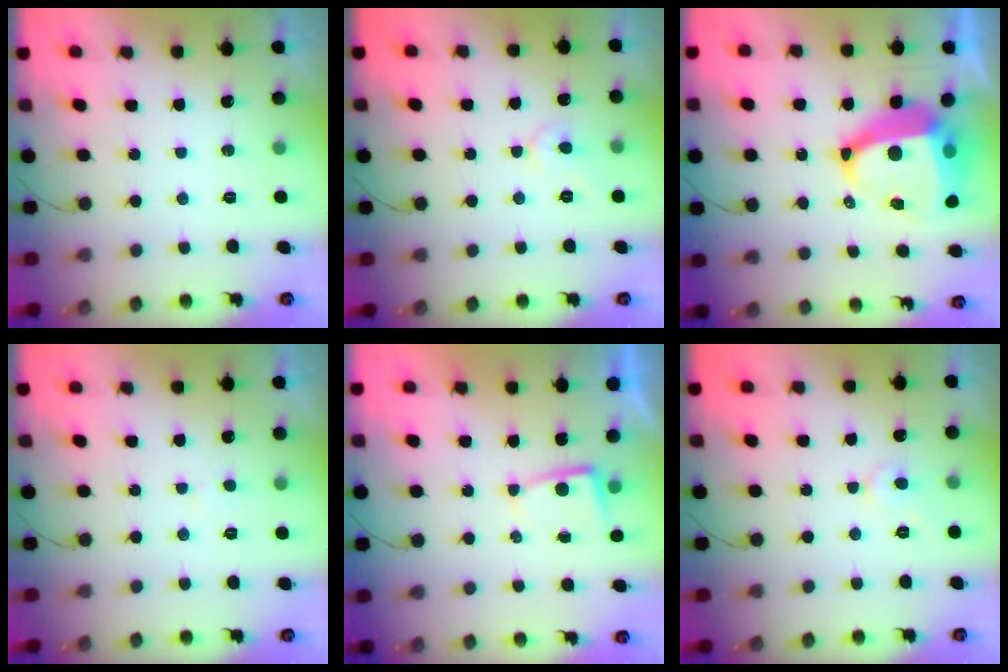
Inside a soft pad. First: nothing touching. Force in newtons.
{"total": 4.4, "press": 4.4, "slide": 0.6}
{"total": 14.6, "press": 14.5, "slide": 1.5}
{"total": 2.1, "press": 2.1, "slide": 0.2}
{"total": 2.0, "press": 2.0, "slide": 0.3}
{"total": 3.8, "press": 3.7, "slide": 0.4}